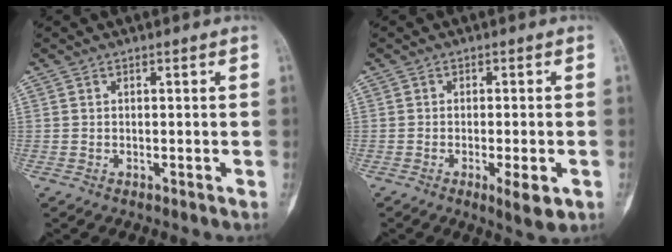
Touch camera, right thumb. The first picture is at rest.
{"total": 5.6, "force": [-2.2, 1.5, 5.0], "torque": [-0.076, -0.006, -0.028]}